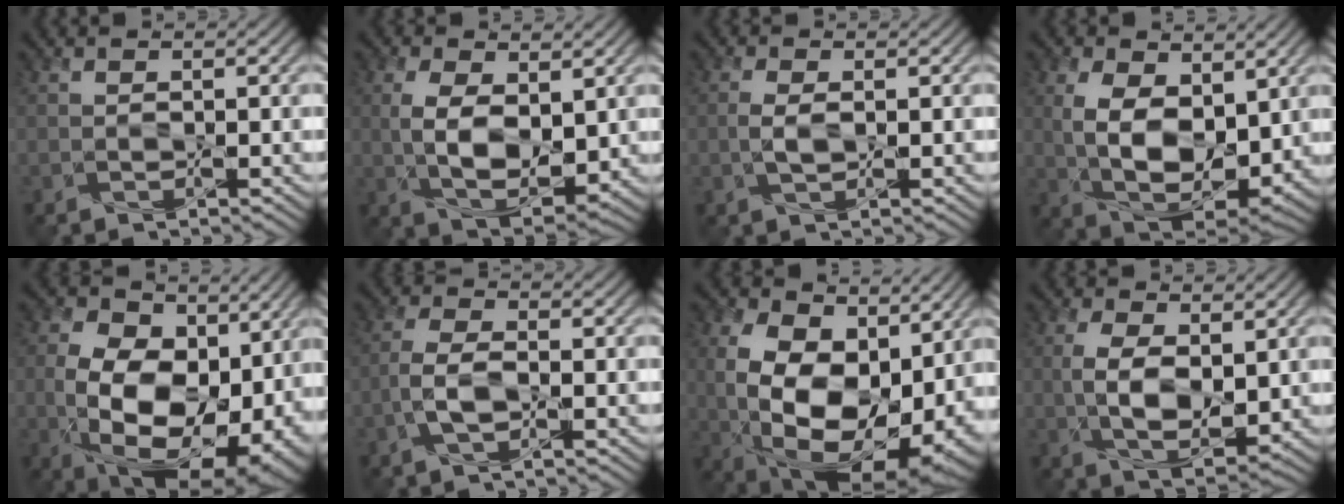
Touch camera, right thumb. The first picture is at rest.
{"total": 7.9, "force": [1.0, 4.4, 6.5], "torque": [-0.143, -0.012, 0.018]}
{"total": 2.2, "force": [-0.6, 1.0, 1.9], "torque": [-0.045, -0.001, -0.011]}
{"total": 10.9, "force": [1.8, 6.6, 8.5], "torque": [-0.183, -0.012, 0.035]}
{"total": 17.2, "force": [-1.2, 11.3, 13.0], "torque": [-0.217, -0.036, -0.011]}
{"total": 4.2, "force": [-2.0, 1.9, 3.2], "torque": [-0.079, 0.002, -0.045]}
{"total": 17.7, "force": [0.8, 12.0, 13.1], "torque": [-0.223, -0.023, 0.035]}
{"total": 6.8, "force": [0.3, 3.6, 5.7], "torque": [-0.125, -0.007, 0.007]}